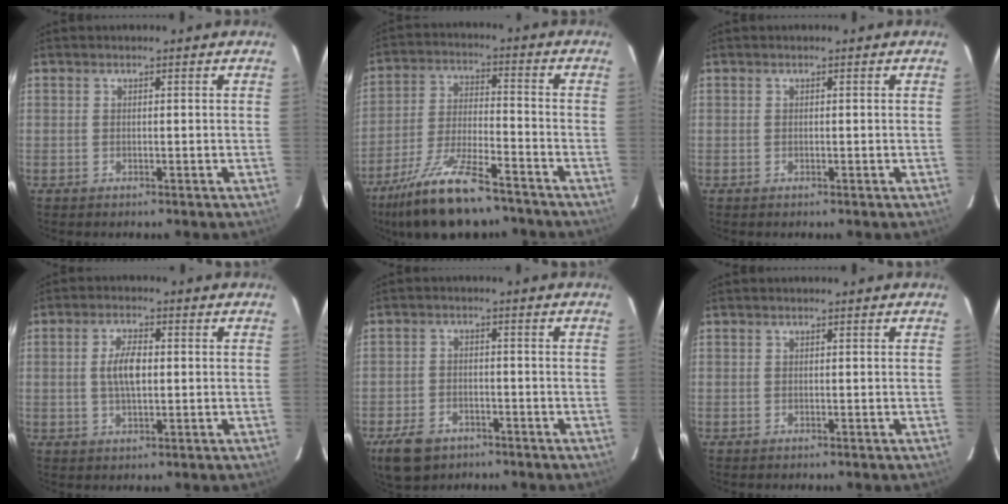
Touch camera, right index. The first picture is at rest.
{"total": 17.2, "force": [-13.4, 4.5, 9.8], "torque": [-0.204, -0.027, -0.232]}
{"total": 0.0}
{"total": 5.4, "force": [0.2, 2.3, 4.9], "torque": [-0.093, 0.005, 0.007]}
{"total": 8.6, "force": [-5.6, 5.3, 3.7], "torque": [-0.103, 0.002, -0.094]}
{"total": 0.0}